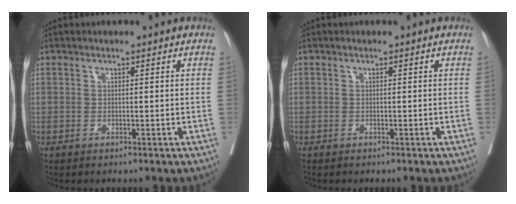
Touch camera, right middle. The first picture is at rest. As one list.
[{"total": 0.0}]